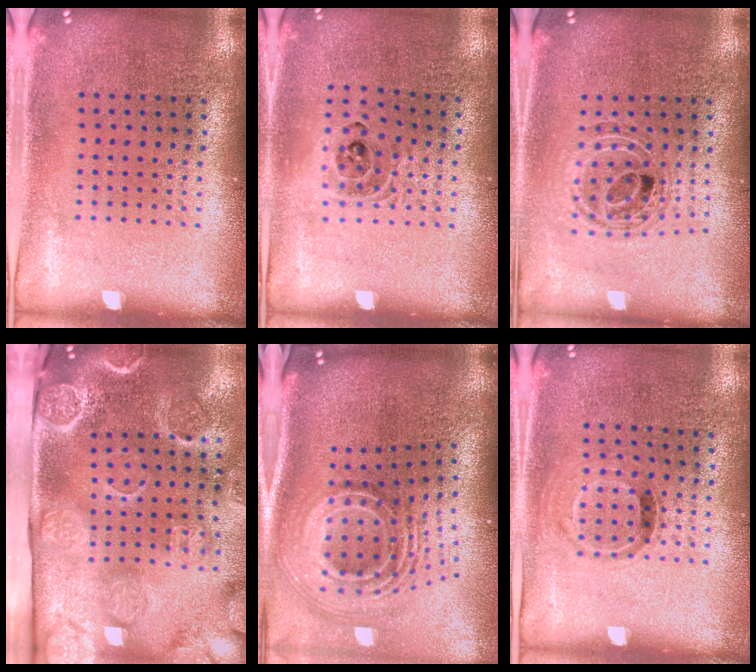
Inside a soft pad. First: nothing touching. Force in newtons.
{"total": 1.1, "press": 1.0, "slide": 0.4}
{"total": 0.9, "press": 0.9, "slide": 0.1}
{"total": 4.3, "press": 3.4, "slide": 2.7}
{"total": 3.0, "press": 2.0, "slide": 2.3}
{"total": 0.9, "press": 0.7, "slide": 0.6}